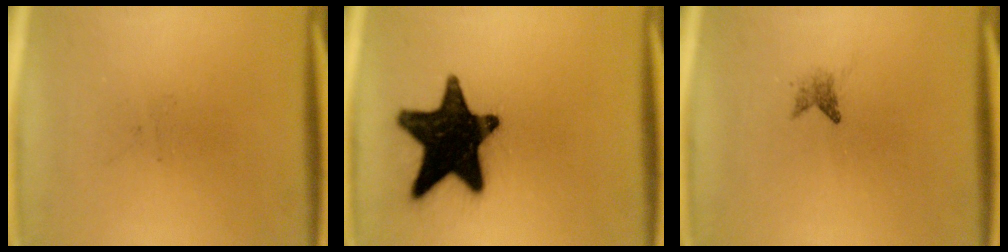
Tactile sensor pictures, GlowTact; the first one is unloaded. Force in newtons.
{"total": 19.6}
{"total": 1.2}